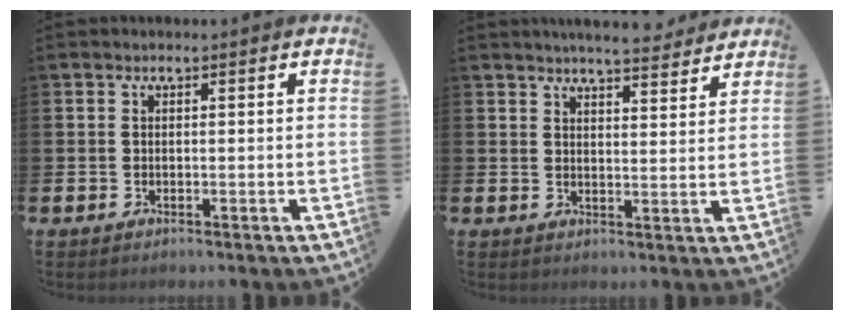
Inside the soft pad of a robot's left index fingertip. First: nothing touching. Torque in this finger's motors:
{"motor_torque": [1.04, -1.10, 0.84, 0.17]}